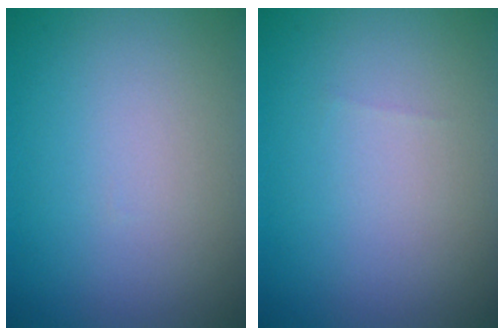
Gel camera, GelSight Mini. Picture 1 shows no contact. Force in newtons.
{"total": 0.0}